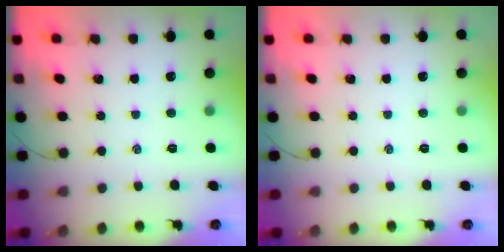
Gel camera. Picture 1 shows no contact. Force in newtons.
{"total": 0.0}